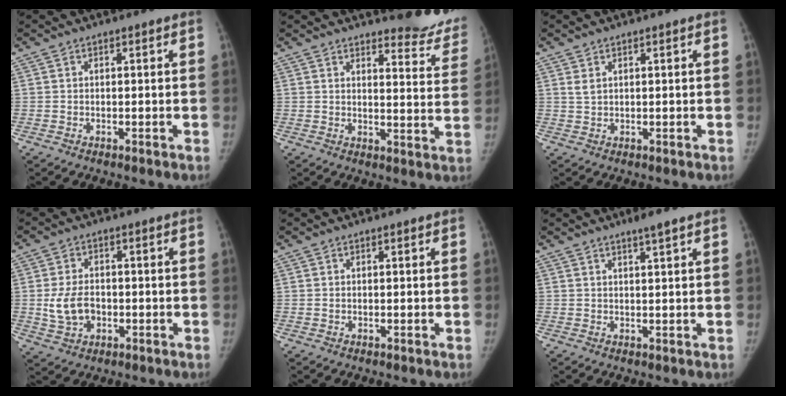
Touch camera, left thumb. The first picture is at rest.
{"total": 12.6, "force": [11.6, 3.5, 3.3], "torque": [0.003, -0.105, 0.113]}
{"total": 1.3, "force": [0.8, 0.6, 0.9], "torque": [-0.018, 0.002, 0.022]}
{"total": 6.7, "force": [-0.9, 4.8, 4.6], "torque": [-0.081, 0.008, -0.011]}
{"total": 0.0}
{"total": 2.5, "force": [1.7, -0.2, 1.8], "torque": [-0.033, -0.010, 0.032]}